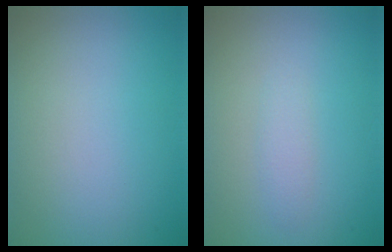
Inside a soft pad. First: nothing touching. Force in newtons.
{"total": 1.1, "press": 1.1, "slide": 0.1}